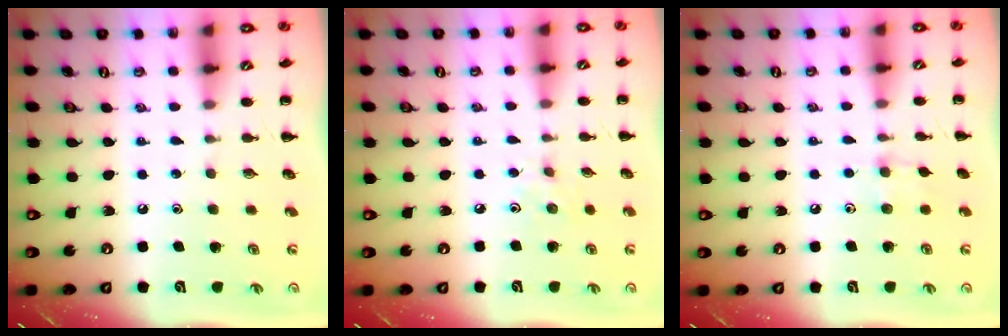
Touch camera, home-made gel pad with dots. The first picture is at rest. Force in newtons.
{"total": 4.2, "press": 3.9, "slide": 1.5}
{"total": 3.5, "press": 3.3, "slide": 1.2}